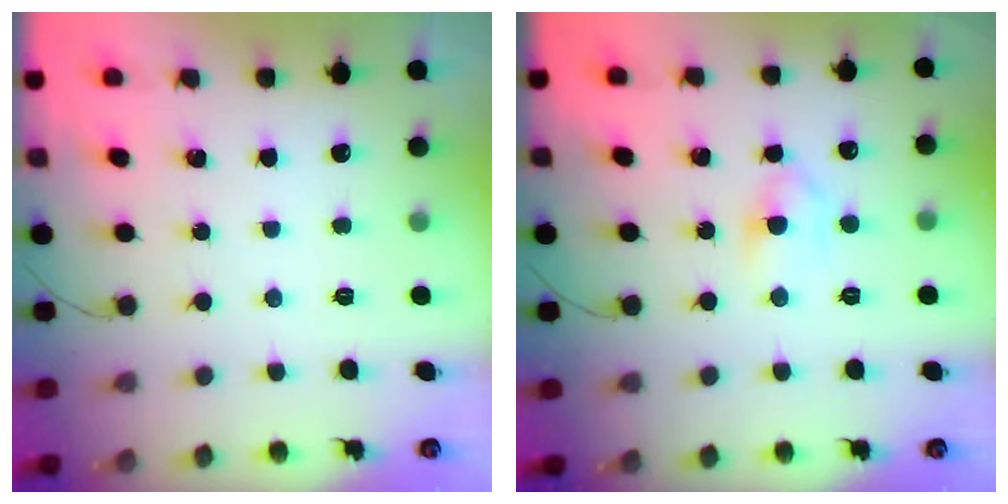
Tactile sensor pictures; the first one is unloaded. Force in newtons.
{"total": 4.3, "press": 4.0, "slide": 1.5}